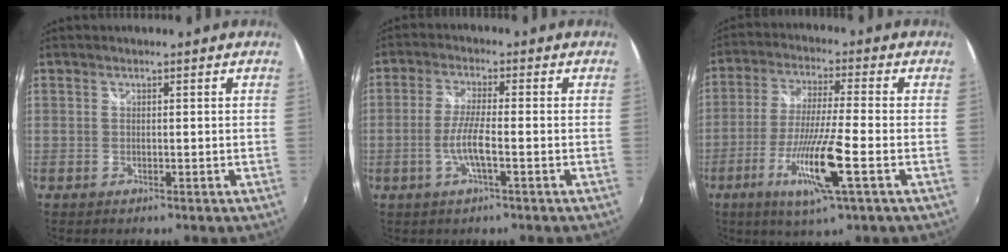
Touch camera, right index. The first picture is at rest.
{"total": 5.0, "force": [-1.9, -0.2, 4.6], "torque": [-0.097, -0.003, -0.038]}
{"total": 12.7, "force": [-5.0, 0.0, 11.7], "torque": [-0.238, -0.019, -0.094]}